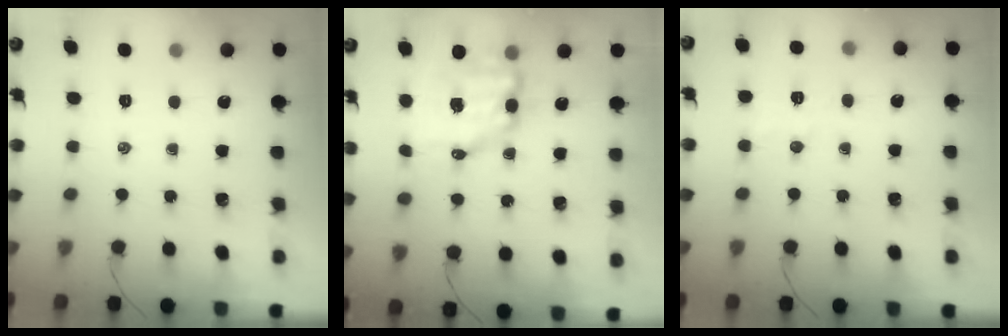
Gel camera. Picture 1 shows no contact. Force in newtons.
{"total": 8.7, "press": 8.5, "slide": 1.8}
{"total": 5.4, "press": 5.2, "slide": 1.1}